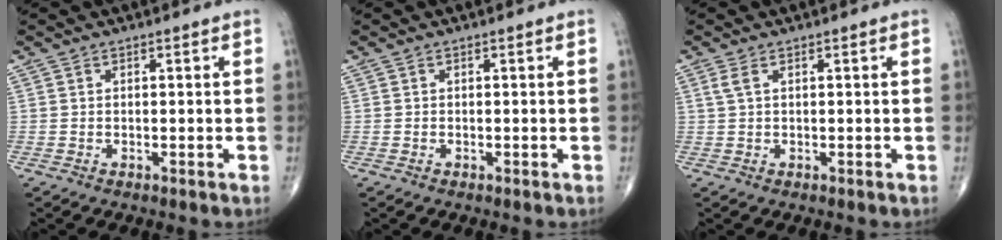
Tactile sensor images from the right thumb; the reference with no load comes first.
{"total": 0.0}
{"total": 1.6, "force": [0.6, 0.6, 1.3], "torque": [-0.038, 0.011, 0.017]}